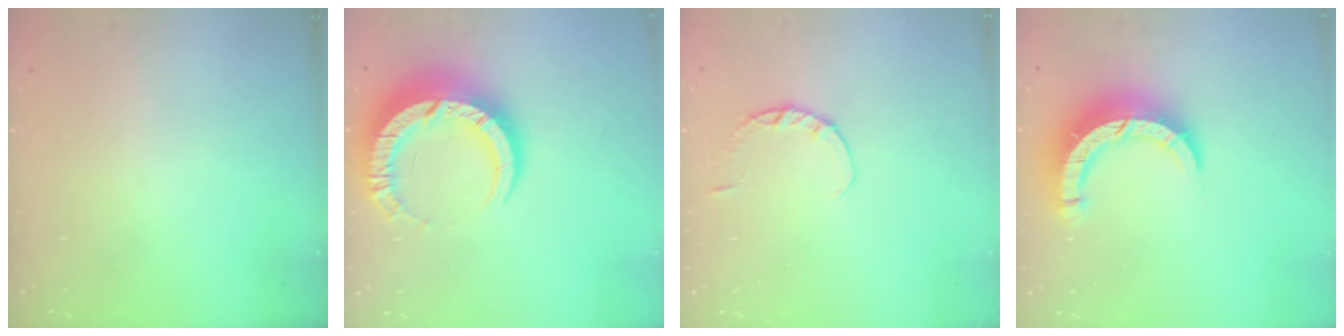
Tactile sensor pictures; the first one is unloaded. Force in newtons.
{"total": 13.7, "press": 13.6, "slide": 1.2}
{"total": 2.9, "press": 2.8, "slide": 0.4}
{"total": 10.6, "press": 10.5, "slide": 1.1}